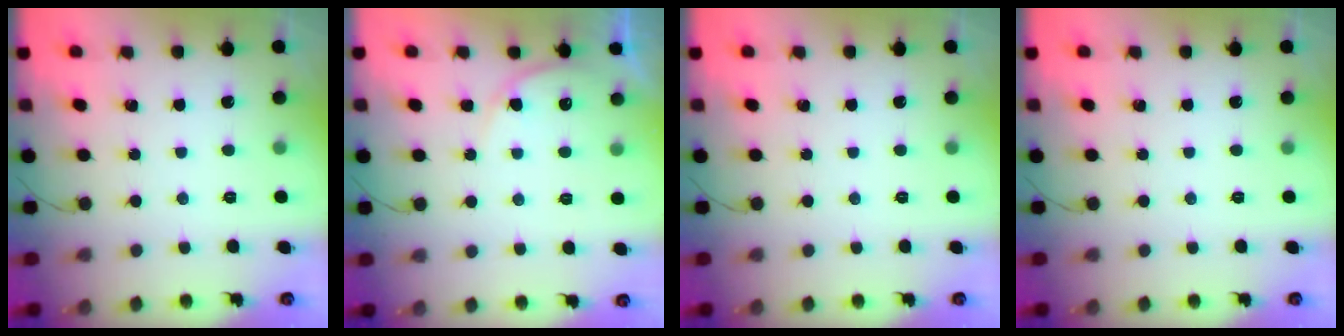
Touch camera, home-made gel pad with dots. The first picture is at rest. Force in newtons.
{"total": 5.4, "press": 5.3, "slide": 0.6}
{"total": 0.0}
{"total": 0.0}